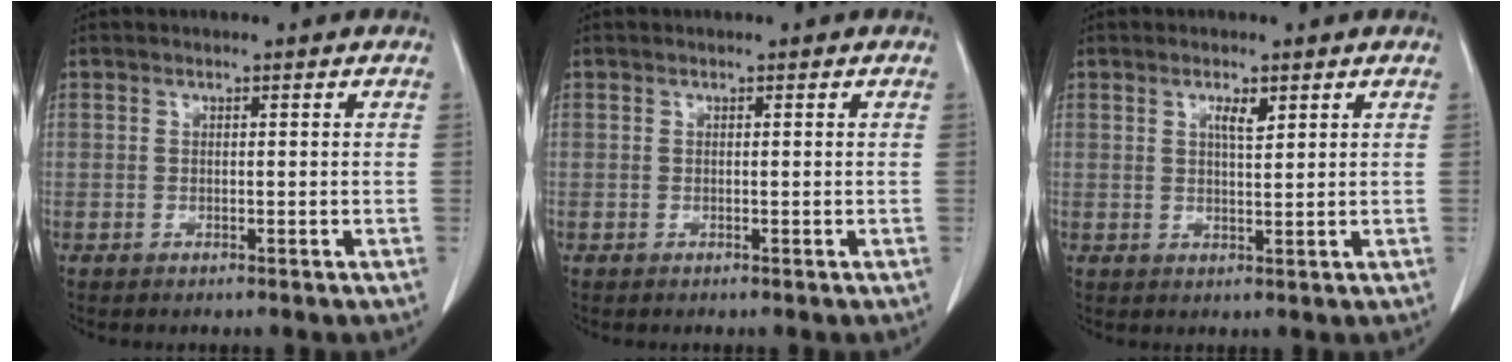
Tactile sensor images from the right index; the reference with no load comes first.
{"total": 0.0}
{"total": 2.4, "force": [1.3, 0.5, 1.9], "torque": [-0.036, -0.001, 0.023]}